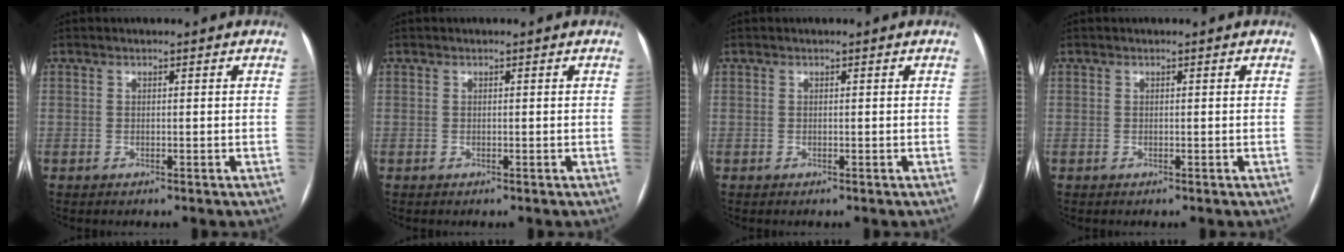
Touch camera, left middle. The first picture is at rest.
{"total": 0.0}
{"total": 0.0}
{"total": 0.0}